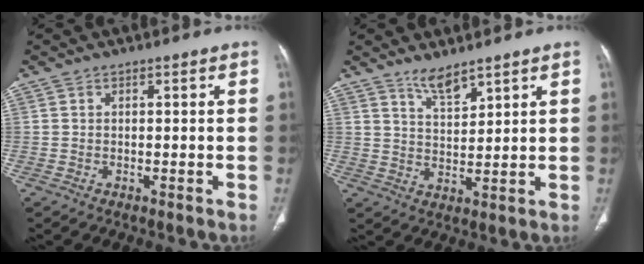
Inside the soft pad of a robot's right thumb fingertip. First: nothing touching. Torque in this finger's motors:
{"motor_torque": [0.52, 0.45, 0.22, -0.33, 0.00]}